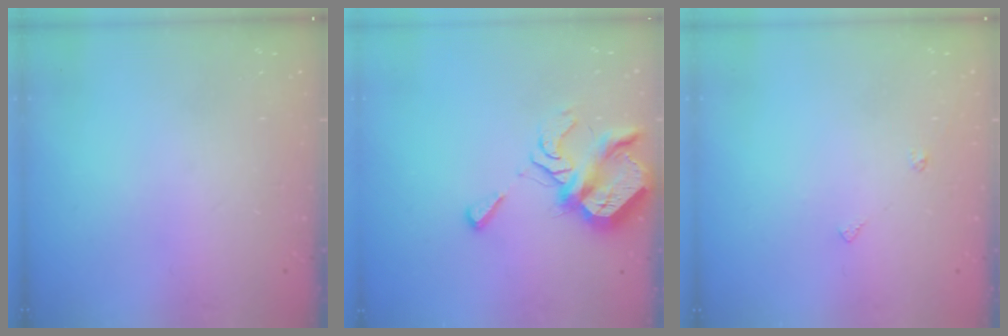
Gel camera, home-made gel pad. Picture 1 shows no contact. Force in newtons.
{"total": 8.4, "press": 8.3, "slide": 1.2}
{"total": 4.4, "press": 4.3, "slide": 1.0}